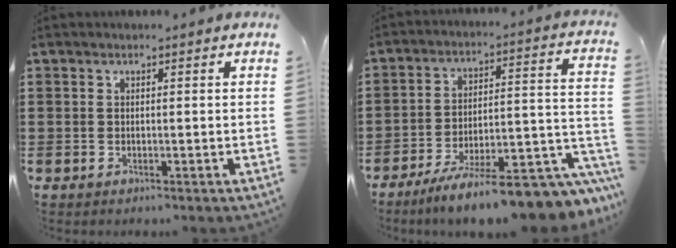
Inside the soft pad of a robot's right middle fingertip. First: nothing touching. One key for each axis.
{"total": 12.8, "fx": -9.9, "fy": 0.7, "fz": 8.1, "tx": -0.116, "ty": 0.020, "tz": -0.174}